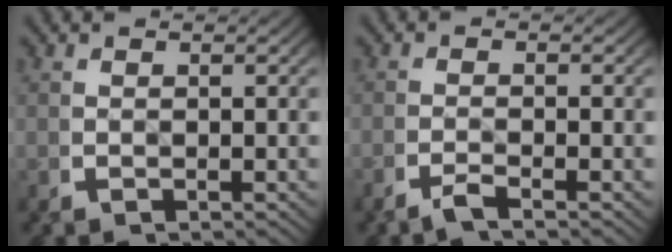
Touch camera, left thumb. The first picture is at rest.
{"total": 1.7, "force": [-1.3, 0.1, 1.1], "torque": [-0.022, -0.001, -0.032]}